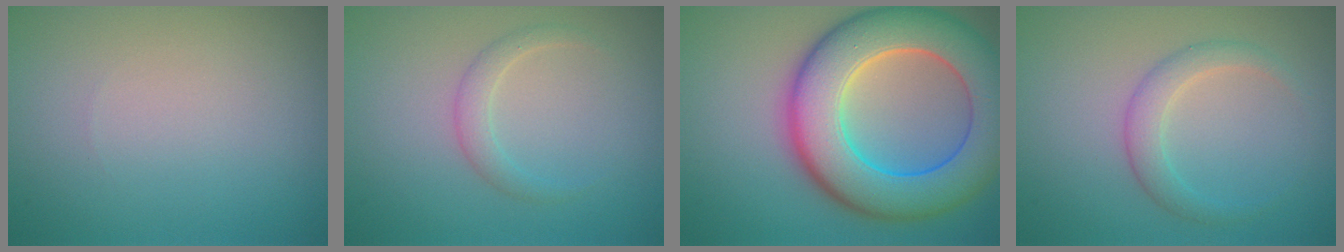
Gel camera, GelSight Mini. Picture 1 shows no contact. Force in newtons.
{"total": 1.5, "press": 1.5, "slide": 0.1}
{"total": 11.3, "press": 11.3, "slide": 0.2}
{"total": 2.3, "press": 2.3, "slide": 0.0}